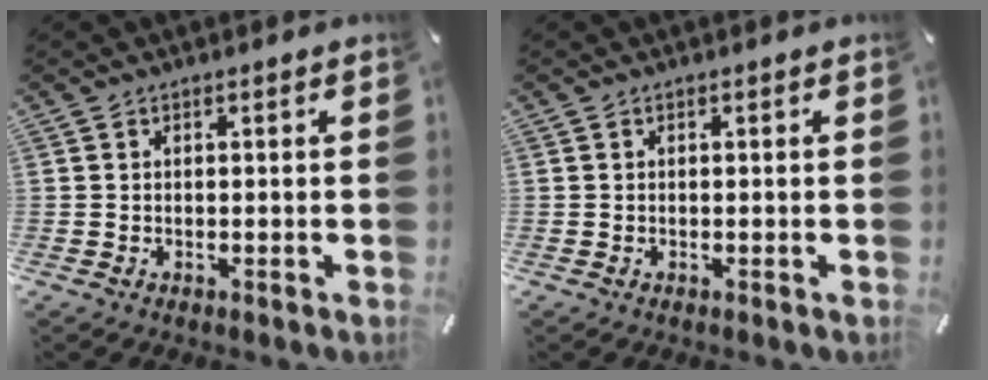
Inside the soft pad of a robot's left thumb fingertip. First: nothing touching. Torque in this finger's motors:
{"motor_torque": [-0.04, -0.05, -0.02, 0.02, 0.00]}